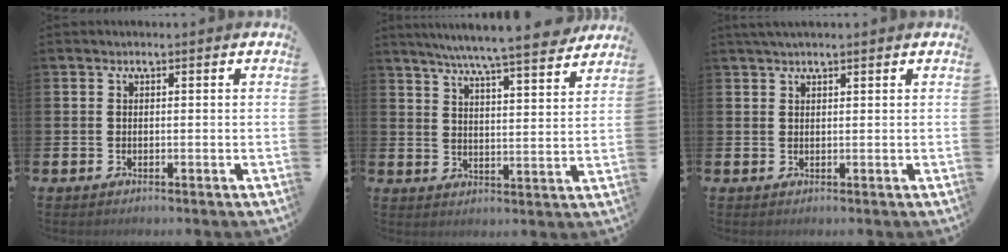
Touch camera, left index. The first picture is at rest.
{"total": 7.8, "force": [7.3, -0.1, 2.5], "torque": [-0.057, -0.053, 0.125]}
{"total": 1.8, "force": [1.5, 0.2, 0.9], "torque": [-0.018, 0.005, 0.027]}